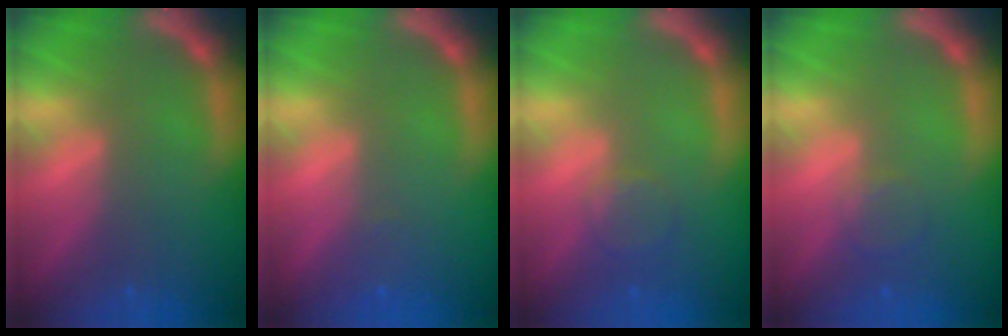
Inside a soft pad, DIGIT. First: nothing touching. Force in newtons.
{"total": 1.0}
{"total": 2.4}
{"total": 2.0}